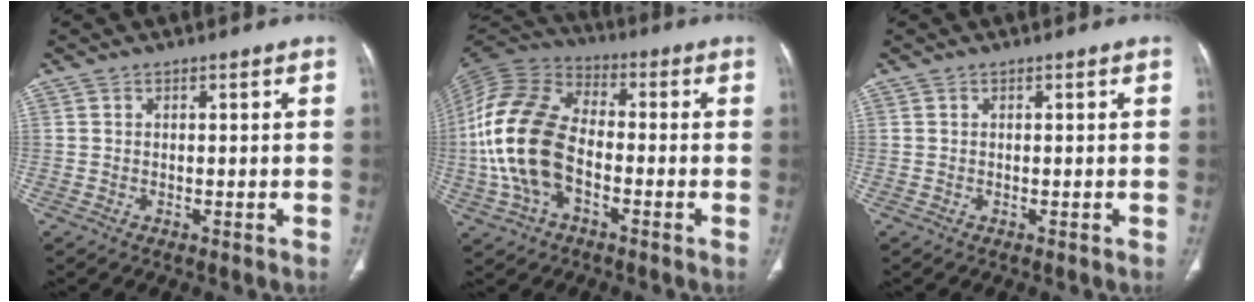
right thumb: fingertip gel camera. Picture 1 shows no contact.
{"total": 17.9, "force": [-3.2, 10.9, 13.8], "torque": [-0.293, 0.027, -0.064]}
{"total": 0.0}